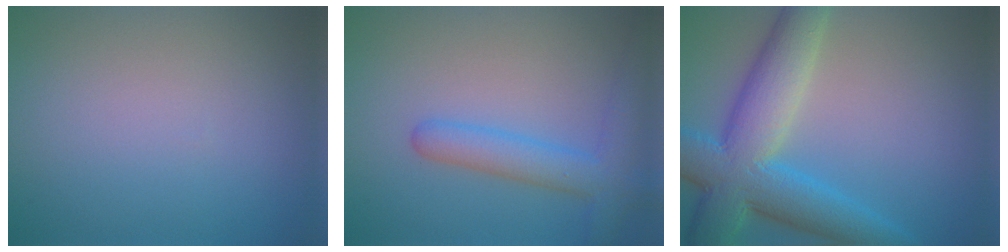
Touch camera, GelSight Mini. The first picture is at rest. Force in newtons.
{"total": 4.1, "press": 4.1, "slide": 0.4}
{"total": 9.7, "press": 9.7, "slide": 0.7}